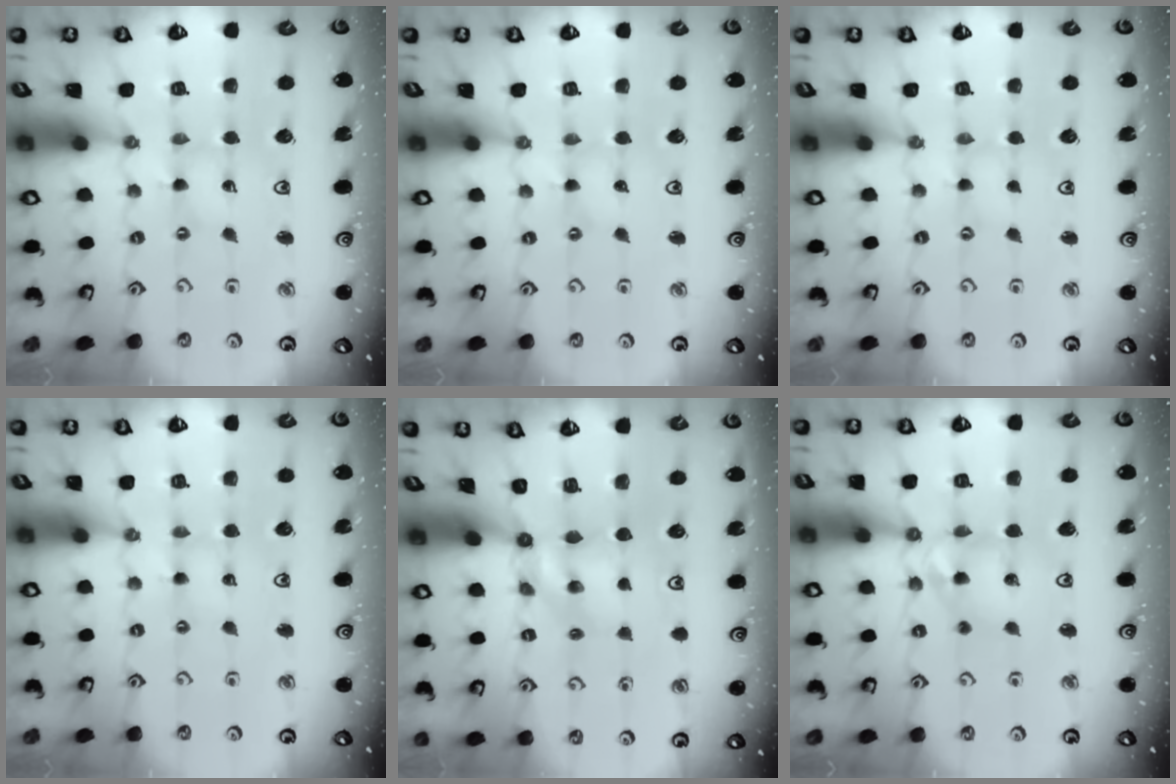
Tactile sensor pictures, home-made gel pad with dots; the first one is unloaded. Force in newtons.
{"total": 0.0}
{"total": 0.0}
{"total": 2.8, "press": 2.8, "slide": 0.3}
{"total": 5.1, "press": 5.1, "slide": 0.4}
{"total": 10.7, "press": 10.6, "slide": 1.6}